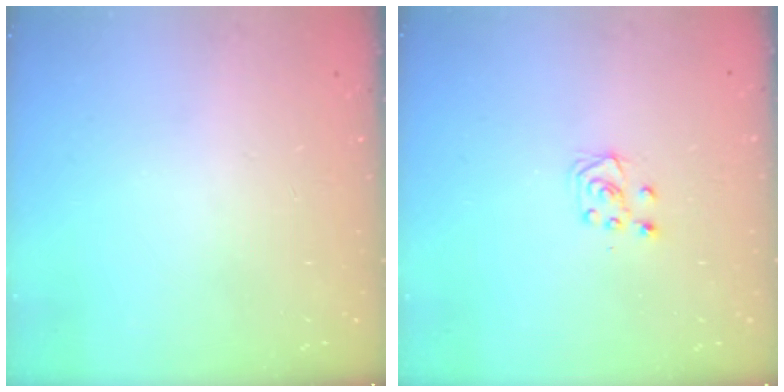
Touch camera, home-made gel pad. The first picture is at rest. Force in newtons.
{"total": 5.1, "press": 5.1, "slide": 0.4}